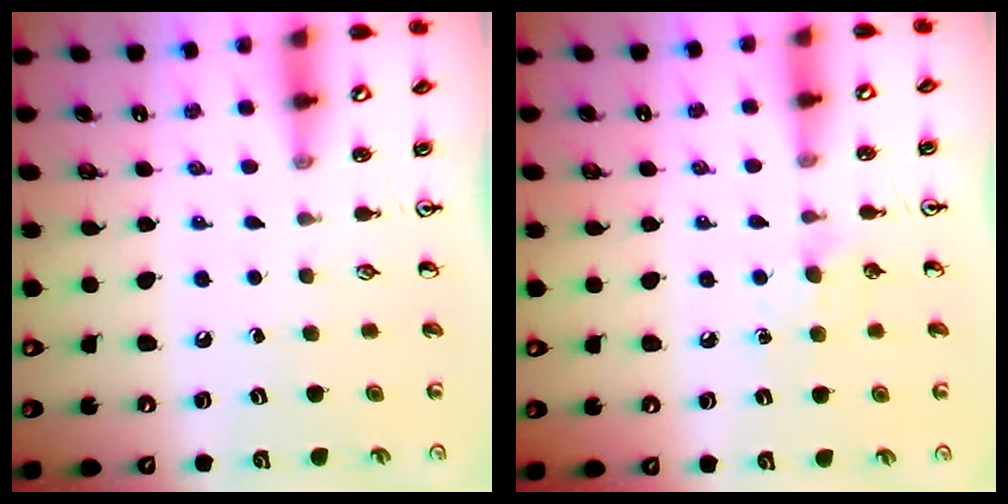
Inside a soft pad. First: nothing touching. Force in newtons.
{"total": 5.0, "press": 4.9, "slide": 0.6}